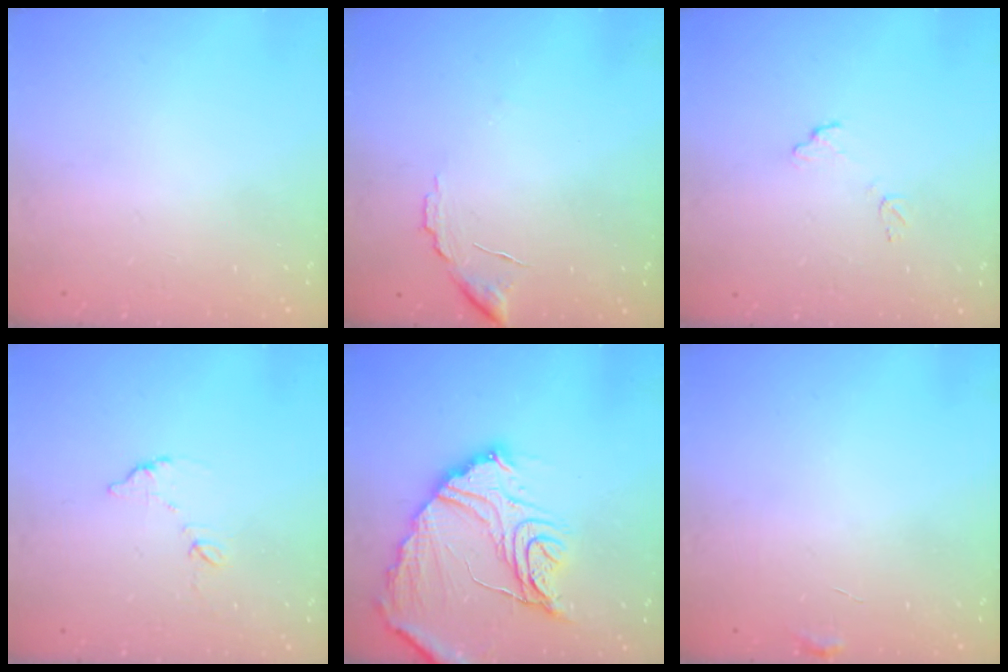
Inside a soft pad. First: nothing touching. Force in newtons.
{"total": 7.1, "press": 7.1, "slide": 0.5}
{"total": 6.4, "press": 6.4, "slide": 0.3}
{"total": 6.7, "press": 6.6, "slide": 0.5}
{"total": 20.3, "press": 20.2, "slide": 2.1}
{"total": 5.7, "press": 5.7, "slide": 0.3}